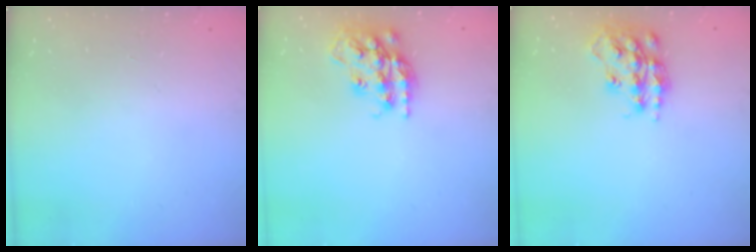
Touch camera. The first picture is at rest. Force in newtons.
{"total": 17.3, "press": 17.3, "slide": 1.0}
{"total": 15.9, "press": 15.8, "slide": 1.0}